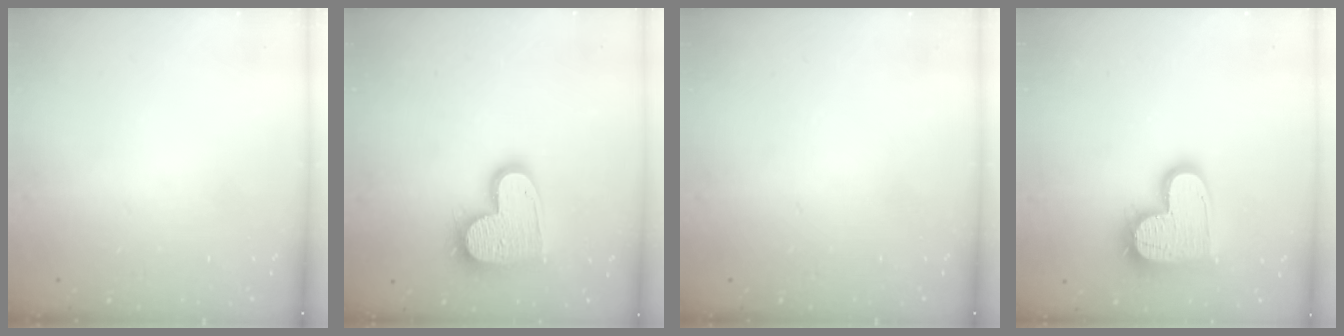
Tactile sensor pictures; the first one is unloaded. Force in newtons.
{"total": 16.9, "press": 16.8, "slide": 1.3}
{"total": 0.0}
{"total": 18.2, "press": 18.1, "slide": 1.3}